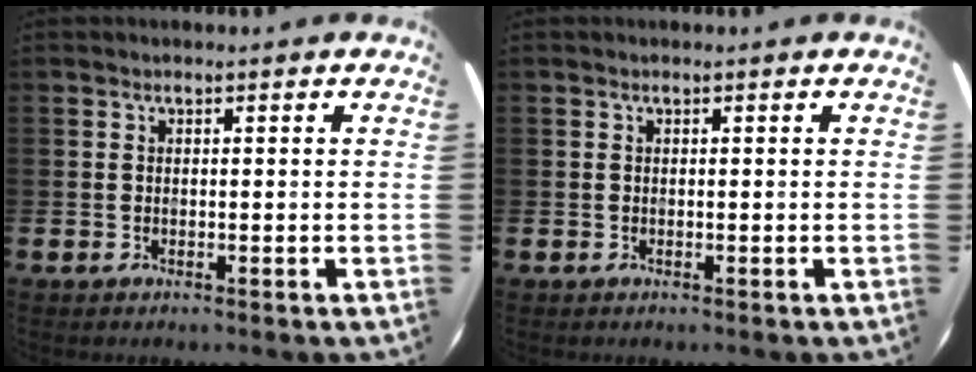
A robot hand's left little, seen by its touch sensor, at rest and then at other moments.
{"total": 0.0}